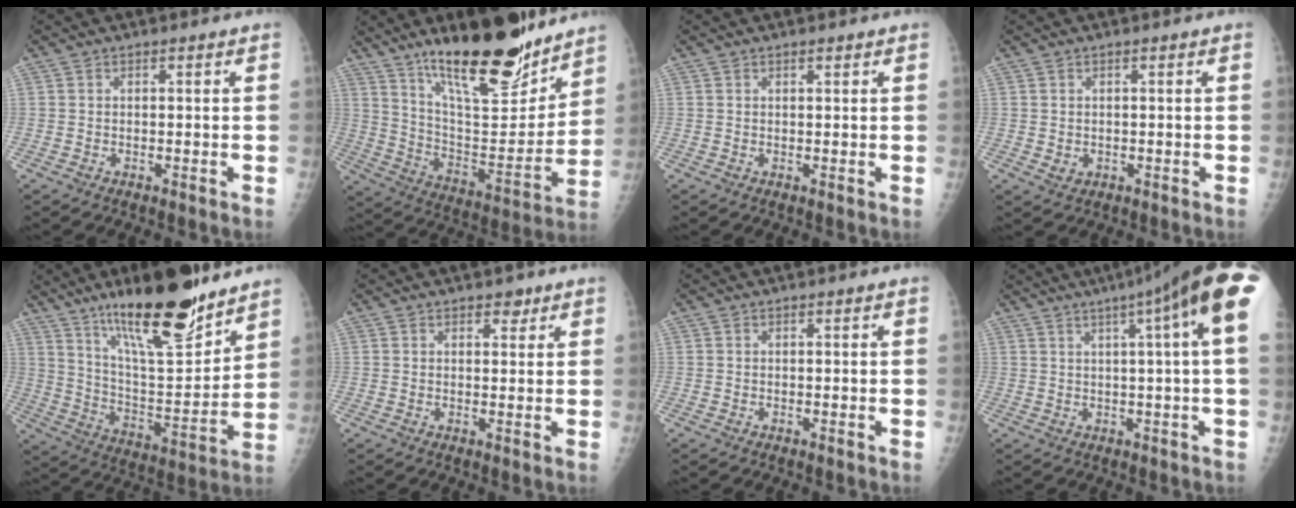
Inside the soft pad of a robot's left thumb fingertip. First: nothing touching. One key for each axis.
{"total": 23.3, "fx": 16.9, "fy": 6.7, "fz": 14.6, "tx": -0.194, "ty": -0.097, "tz": 0.281}
{"total": 0.8, "fx": 0.6, "fy": 0.3, "fz": 0.4, "tx": -0.007, "ty": -0.004, "tz": 0.009}
{"total": 1.7, "fx": 0.0, "fy": 1.4, "fz": 0.8, "tx": -0.011, "ty": -0.001, "tz": 0.007}
{"total": 22.6, "fx": 15.7, "fy": 5.8, "fz": 15.2, "tx": -0.217, "ty": -0.085, "tz": 0.268}
{"total": 2.3, "fx": 1.6, "fy": 1.3, "fz": 1.0, "tx": 0.001, "ty": -0.008, "tz": 0.020}
{"total": 0.0}
{"total": 16.0, "fx": 7.1, "fy": 0.8, "fz": 14.3, "tx": -0.203, "ty": 0.020, "tz": 0.087}